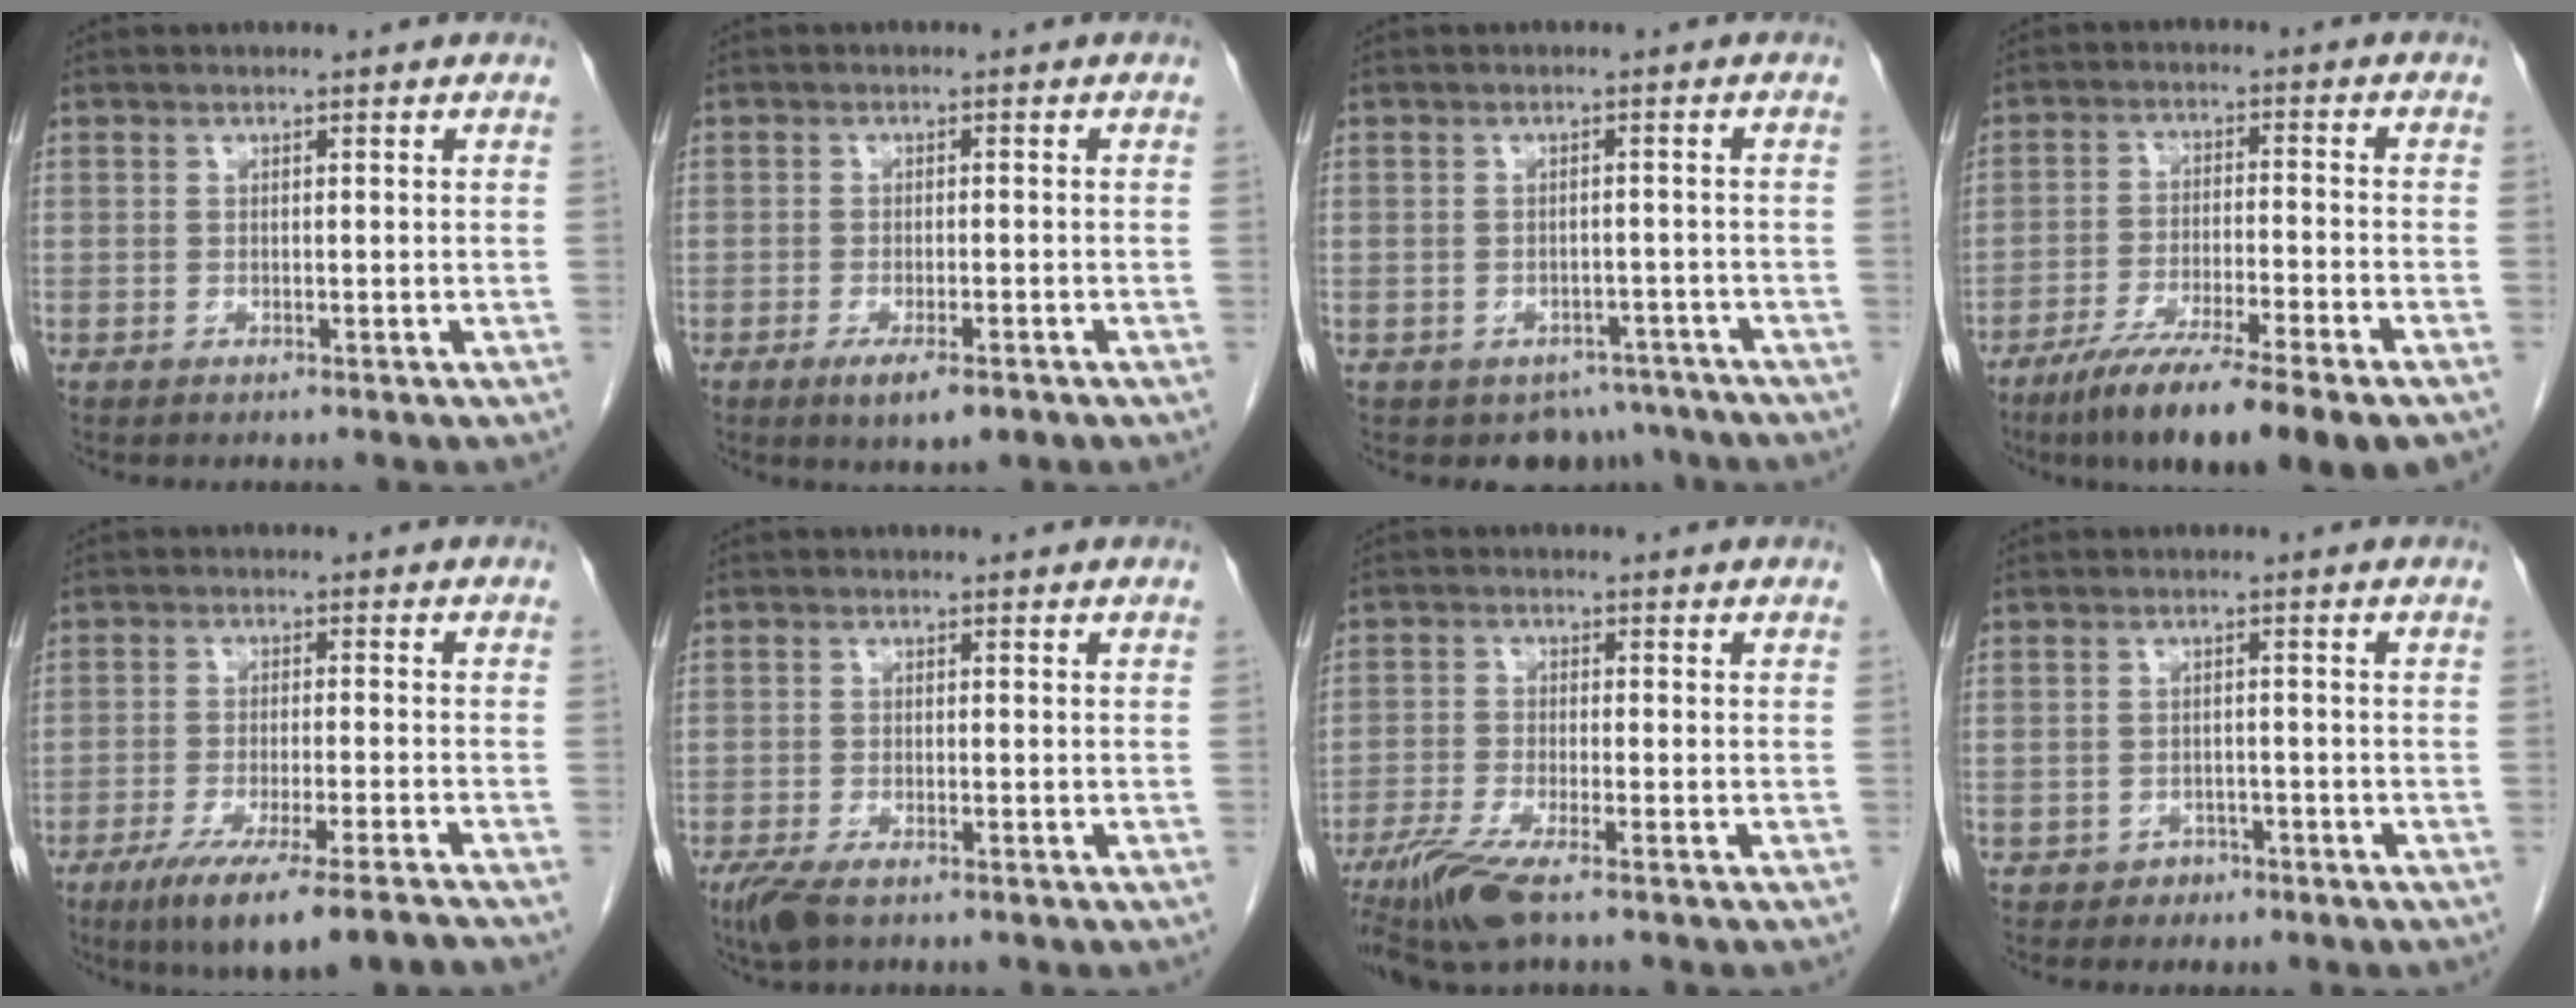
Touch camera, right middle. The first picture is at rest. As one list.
[{"total": 4.6, "force": [-2.7, 1.1, 3.6], "torque": [-0.059, -0.008, -0.038]}, {"total": 5.2, "force": [-4.1, 3.3, 0.4], "torque": [0.016, 0.011, -0.050]}, {"total": 14.8, "force": [-10.6, 0.6, 10.4], "torque": [-0.155, -0.039, -0.171]}, {"total": 12.7, "force": [-9.7, -0.2, 8.2], "torque": [-0.126, -0.035, -0.152]}, {"total": 4.2, "force": [-3.0, 1.2, 2.7], "torque": [-0.058, -0.011, -0.052]}, {"total": 7.2, "force": [-5.2, 0.4, 5.0], "torque": [-0.099, -0.022, -0.096]}, {"total": 1.9, "force": [-1.4, 1.4, 0.0], "torque": [-0.004, 0.007, -0.021]}]